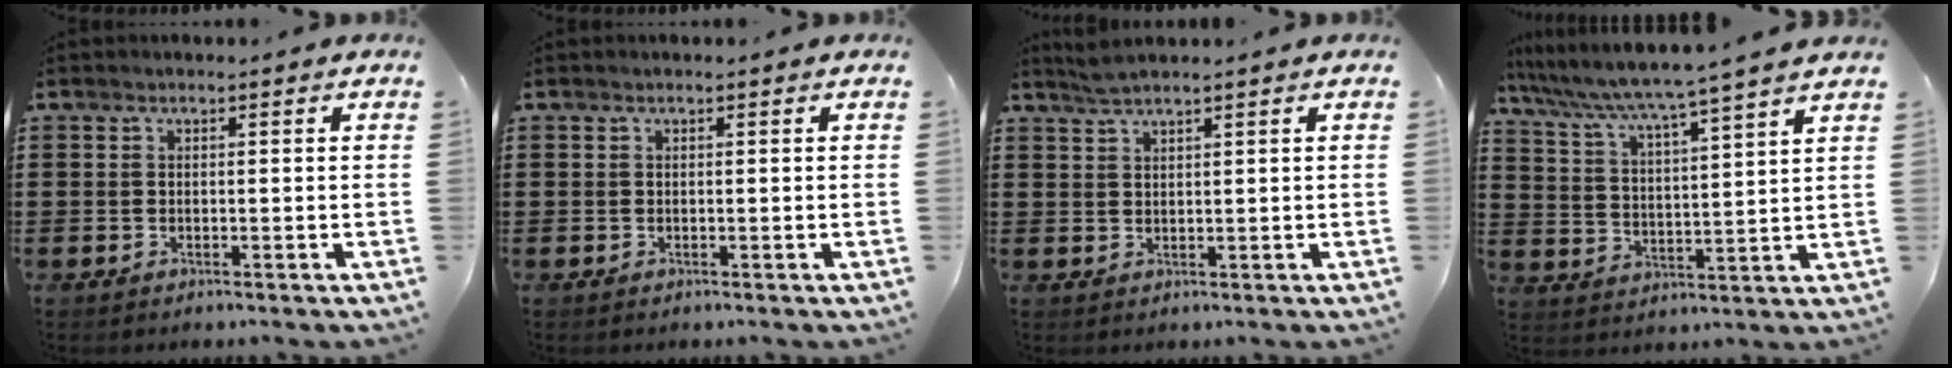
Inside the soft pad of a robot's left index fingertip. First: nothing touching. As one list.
[{"total": 0.0}, {"total": 2.0, "force": [1.7, -0.1, 1.0], "torque": [-0.022, 0.000, 0.032]}, {"total": 4.7, "force": [4.1, -1.1, 2.0], "torque": [-0.062, -0.041, 0.061]}]